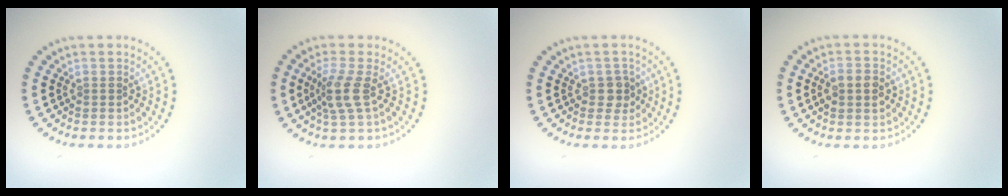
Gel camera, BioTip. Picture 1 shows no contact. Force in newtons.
{"total": 2.7, "press": 2.0, "slide": 1.8}
{"total": 1.5, "press": 1.4, "slide": 0.5}
{"total": 2.2, "press": 2.2, "slide": 0.1}